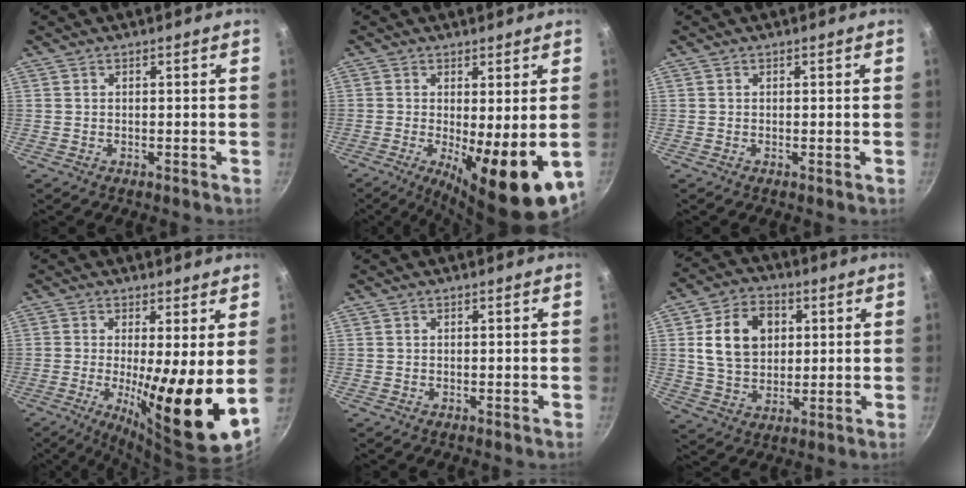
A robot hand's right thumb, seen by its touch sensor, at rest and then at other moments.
{"total": 13.7, "force": [-2.7, 4.0, 12.8], "torque": [-0.176, -0.015, -0.027]}
{"total": 0.0}
{"total": 14.0, "force": [-0.4, 2.2, 13.8], "torque": [-0.214, -0.031, -0.005]}
{"total": 0.0}
{"total": 13.2, "force": [2.8, 9.9, 8.3], "torque": [-0.124, 0.004, 0.046]}